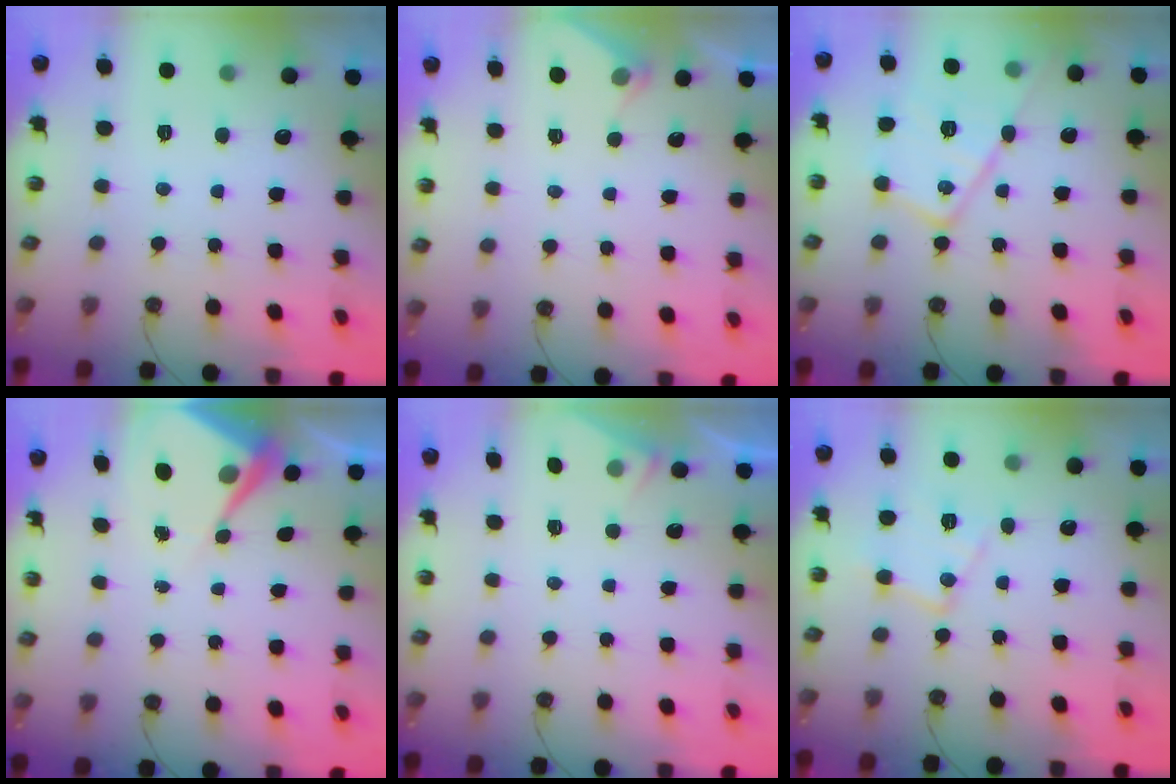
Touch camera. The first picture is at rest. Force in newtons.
{"total": 3.0, "press": 2.9, "slide": 0.4}
{"total": 16.7, "press": 16.6, "slide": 1.1}
{"total": 6.0, "press": 6.0, "slide": 0.3}
{"total": 3.6, "press": 3.5, "slide": 0.4}
{"total": 11.3, "press": 11.3, "slide": 0.8}